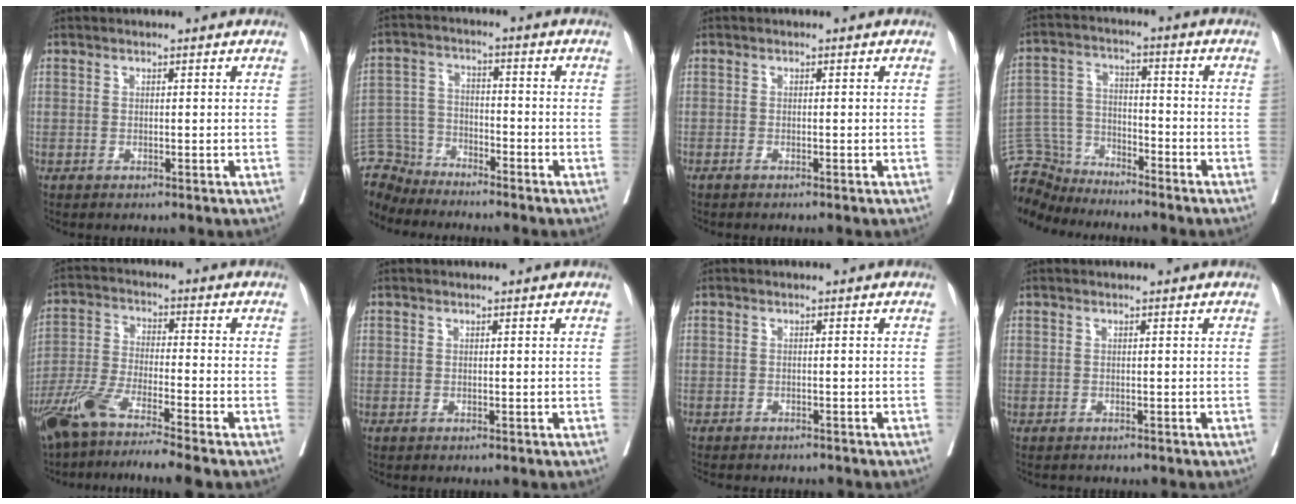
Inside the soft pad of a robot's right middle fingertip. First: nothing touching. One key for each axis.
{"total": 8.3, "fx": -8.0, "fy": 2.1, "fz": -0.6, "tx": 0.003, "ty": 0.013, "tz": -0.161}
{"total": 1.0, "fx": -0.8, "fy": -0.1, "fz": 0.5, "tx": -0.008, "ty": -0.001, "tz": -0.013}
{"total": 9.0, "fx": -8.7, "fy": 2.1, "fz": -0.4, "tx": -0.001, "ty": 0.022, "tz": -0.169}
{"total": 10.9, "fx": -8.6, "fy": -1.0, "fz": 6.5, "tx": -0.124, "ty": -0.034, "tz": -0.155}
{"total": 0.0}
{"total": 7.3, "fx": -6.5, "fy": 2.0, "fz": 2.6, "tx": -0.036, "ty": -0.002, "tz": -0.085}
{"total": 0.9, "fx": -0.8, "fy": 0.5, "fz": -0.1, "tx": -0.009, "ty": 0.001, "tz": -0.014}